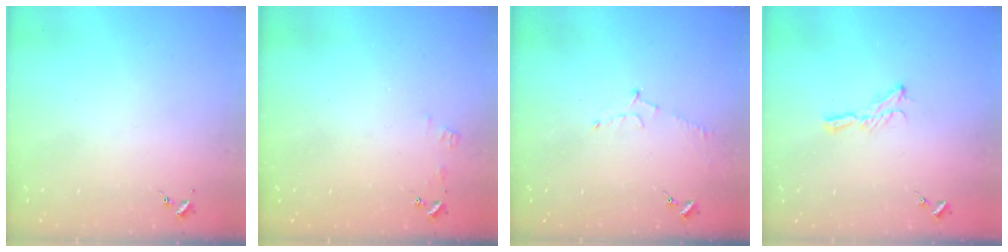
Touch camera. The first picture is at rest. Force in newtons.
{"total": 4.2, "press": 4.2, "slide": 0.5}
{"total": 5.7, "press": 5.7, "slide": 0.6}
{"total": 6.3, "press": 6.3, "slide": 0.3}